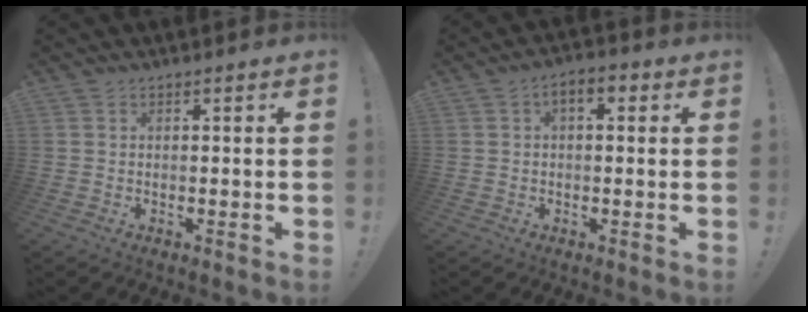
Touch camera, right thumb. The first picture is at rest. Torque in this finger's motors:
{"motor_torque": [0.35, 1.27, 0.76, -0.10, -0.02]}